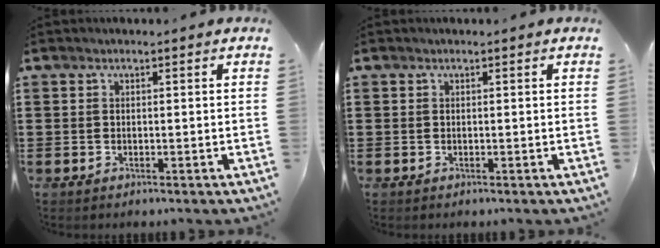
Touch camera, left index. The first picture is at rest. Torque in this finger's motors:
{"motor_torque": [0.00, 0.00, -0.01, 0.00]}